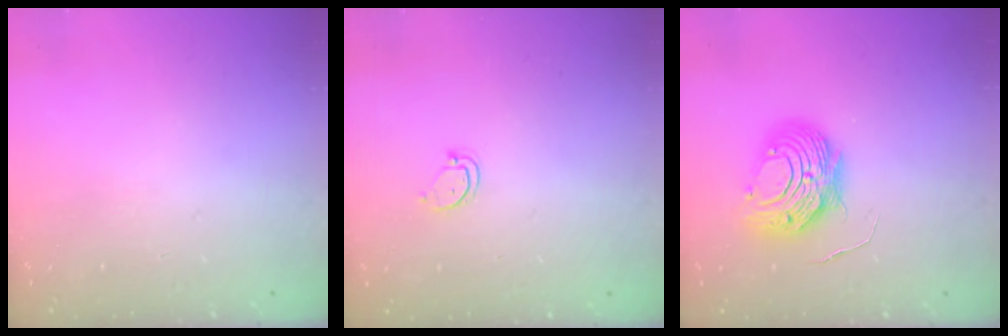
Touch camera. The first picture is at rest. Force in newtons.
{"total": 3.6, "press": 3.6, "slide": 0.2}
{"total": 9.4, "press": 9.4, "slide": 1.0}